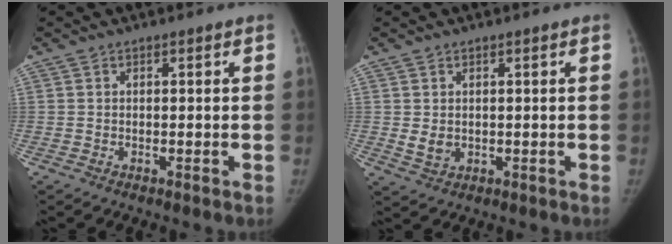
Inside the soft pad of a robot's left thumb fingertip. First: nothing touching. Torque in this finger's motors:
{"motor_torque": [0.64, 0.65, 0.21, -0.37, 0.09]}